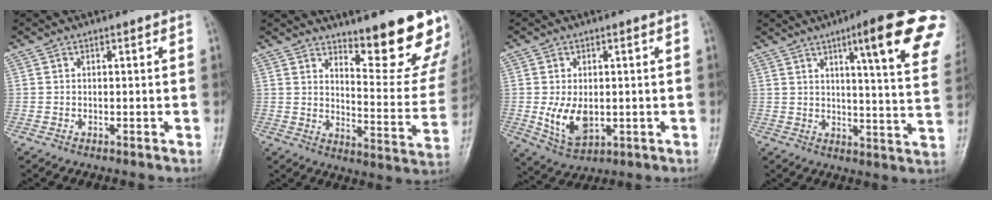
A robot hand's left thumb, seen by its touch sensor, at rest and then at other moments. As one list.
[{"total": 16.3, "force": [12.4, 3.5, 10.0], "torque": [-0.088, -0.114, 0.170]}, {"total": 7.6, "force": [-0.7, 4.7, 5.9], "torque": [-0.095, -0.014, 0.001]}, {"total": 17.8, "force": [9.6, 2.2, 14.9], "torque": [-0.172, -0.039, 0.118]}]